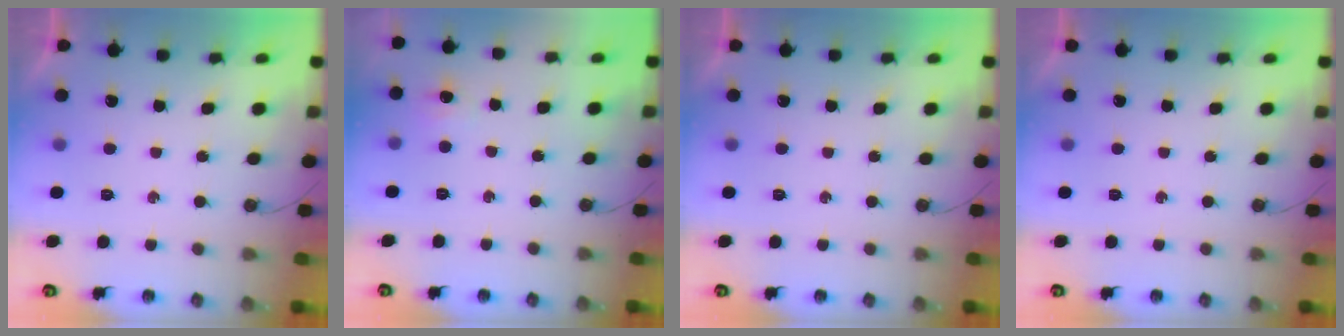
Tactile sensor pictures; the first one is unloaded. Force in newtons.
{"total": 3.6, "press": 3.5, "slide": 0.8}
{"total": 0.0}
{"total": 0.0}